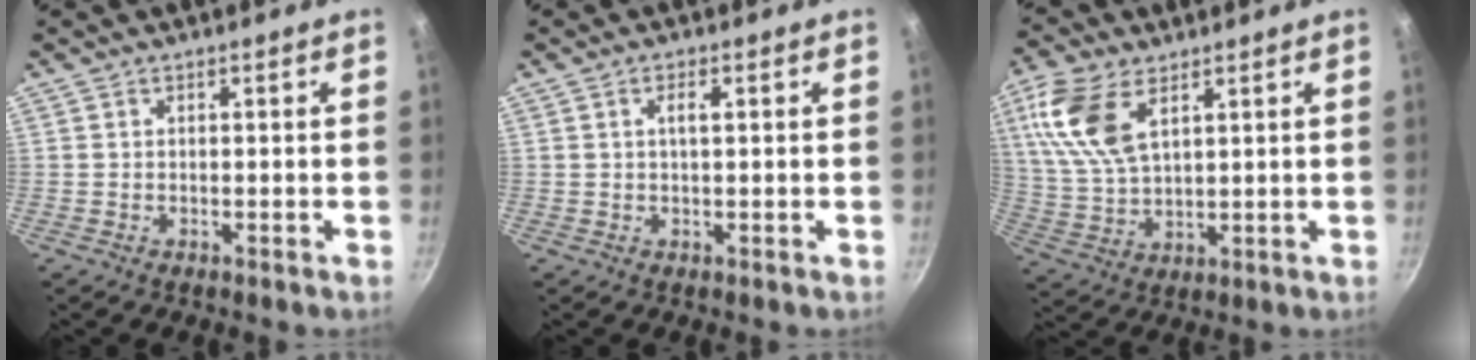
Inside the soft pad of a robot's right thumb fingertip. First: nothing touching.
{"total": 1.9, "force": [0.5, 0.5, 1.8], "torque": [-0.031, 0.003, 0.010]}
{"total": 12.7, "force": [5.4, 6.6, 9.4], "torque": [-0.188, -0.010, 0.112]}